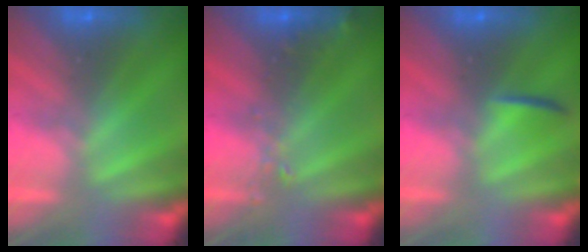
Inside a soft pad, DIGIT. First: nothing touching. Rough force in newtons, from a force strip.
{"total": 2.4}
{"total": 1.8}